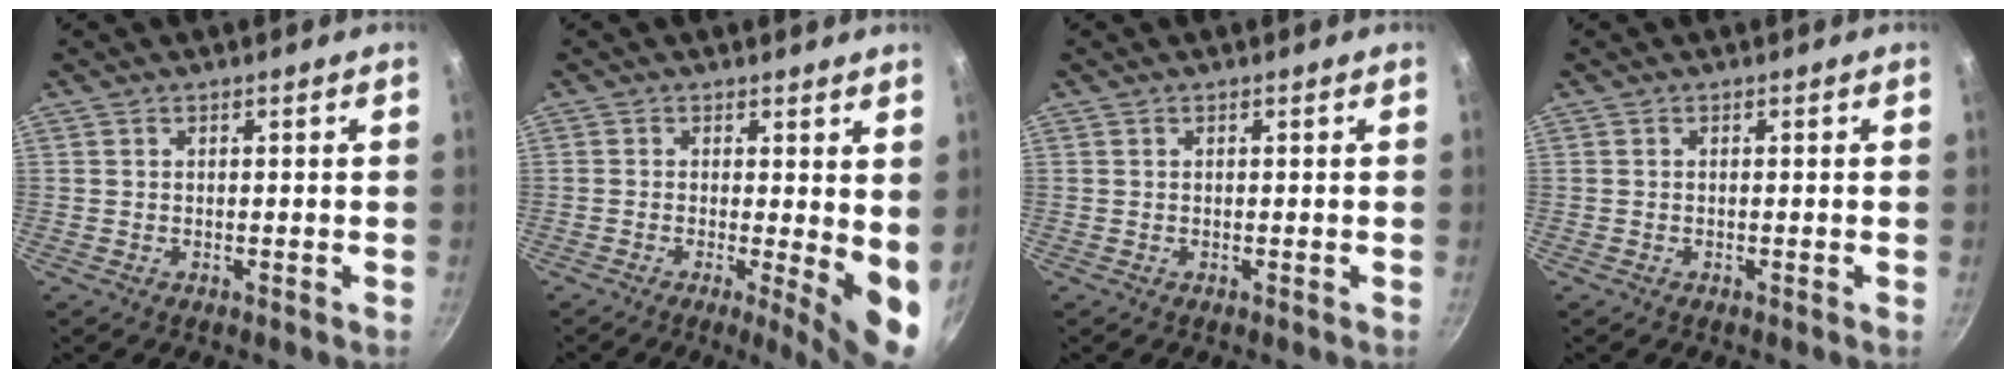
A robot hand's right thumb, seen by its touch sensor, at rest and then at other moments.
{"total": 7.8, "force": [-0.2, 2.3, 7.5], "torque": [-0.095, -0.017, 0.000]}
{"total": 0.0}
{"total": 0.0}